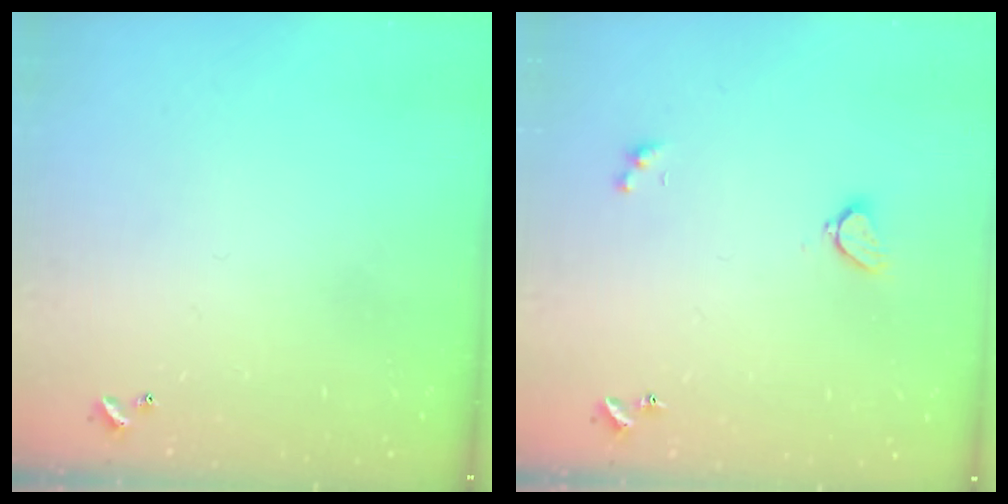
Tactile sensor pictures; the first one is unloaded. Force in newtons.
{"total": 1.9, "press": 1.9, "slide": 0.3}